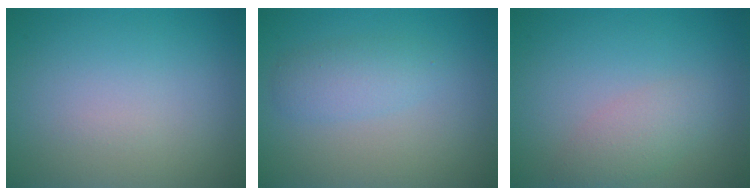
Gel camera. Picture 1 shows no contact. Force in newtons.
{"total": 2.2, "press": 2.2, "slide": 0.0}
{"total": 2.3, "press": 2.3, "slide": 0.1}